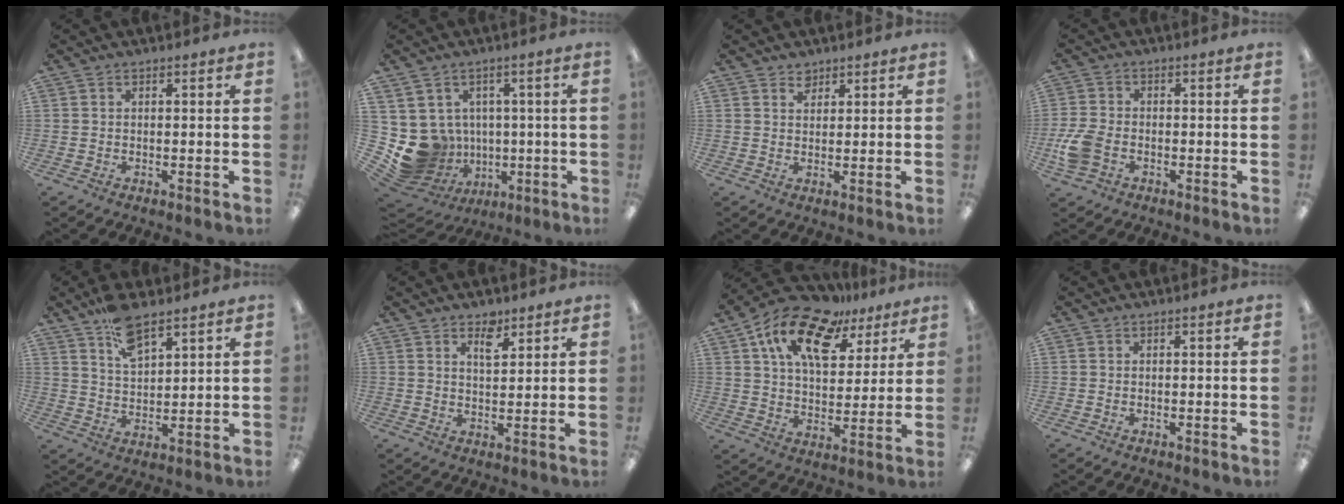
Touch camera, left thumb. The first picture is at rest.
{"total": 10.3, "force": [-1.7, 9.8, 2.5], "torque": [-0.086, -0.012, -0.012]}
{"total": 2.4, "force": [2.0, 1.3, 0.4], "torque": [-0.002, -0.007, 0.037]}
{"total": 7.0, "force": [-2.7, 4.6, 4.5], "torque": [-0.092, 0.009, -0.046]}
{"total": 9.1, "force": [6.6, 3.5, 5.2], "torque": [-0.086, -0.033, 0.115]}
{"total": 4.7, "force": [3.3, 2.1, 2.7], "torque": [-0.028, -0.019, 0.053]}
{"total": 17.2, "force": [11.1, 8.6, 9.9], "torque": [-0.186, -0.053, 0.198]}
{"total": 0.0}